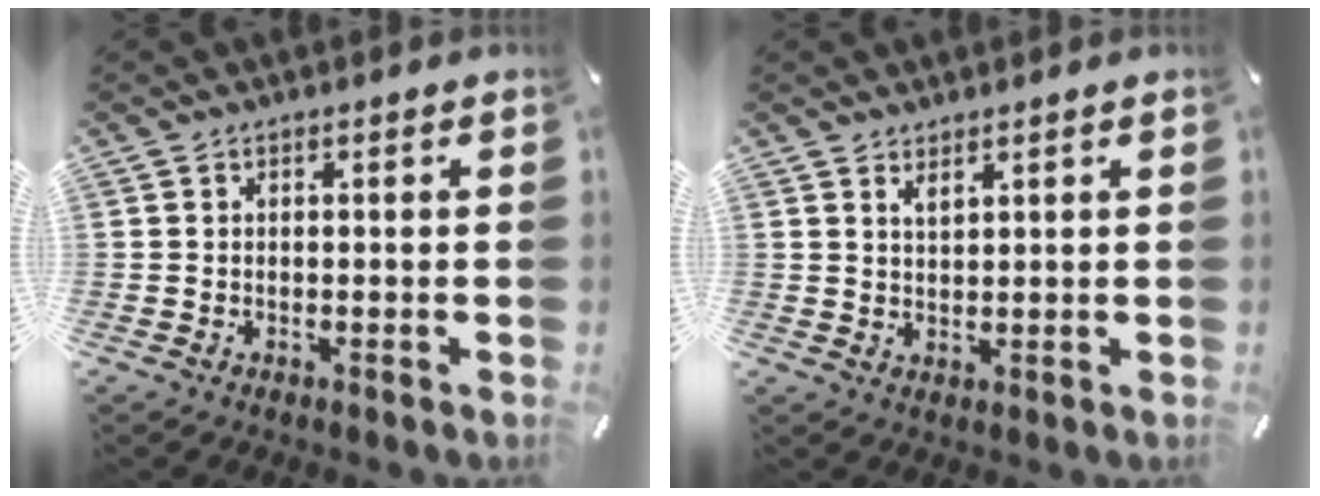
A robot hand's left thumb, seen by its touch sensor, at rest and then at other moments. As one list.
[{"total": 2.2, "force": [1.9, 0.7, 0.9], "torque": [-0.018, -0.005, 0.034]}]